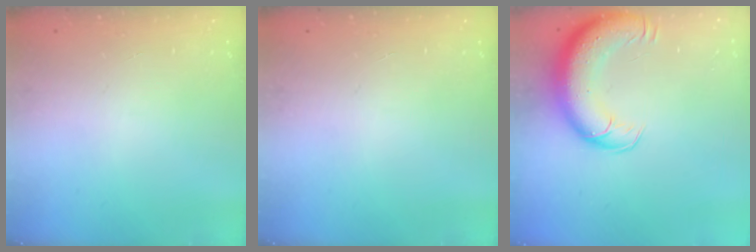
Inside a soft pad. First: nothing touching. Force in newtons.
{"total": 0.0}
{"total": 16.2, "press": 15.7, "slide": 3.9}